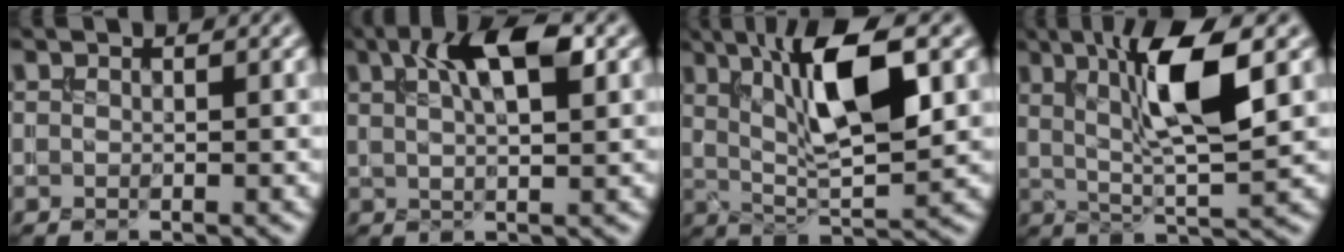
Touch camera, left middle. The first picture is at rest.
{"total": 6.2, "force": [2.6, 2.0, 5.3], "torque": [-0.082, 0.008, 0.042]}
{"total": 9.2, "force": [2.8, 2.6, 8.4], "torque": [-0.139, -0.002, 0.052]}
{"total": 8.2, "force": [2.2, 1.9, 7.6], "torque": [-0.129, -0.002, 0.044]}